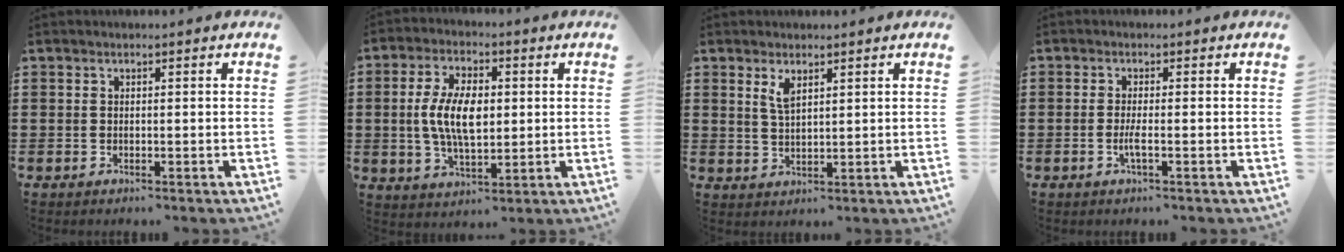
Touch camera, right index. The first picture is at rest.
{"total": 8.7, "force": [0.3, 4.2, 7.6], "torque": [-0.162, 0.008, 0.001]}
{"total": 2.7, "force": [1.7, 0.9, 1.9], "torque": [-0.043, 0.003, 0.029]}
{"total": 2.3, "force": [-0.8, 0.1, 2.2], "torque": [-0.045, -0.004, -0.017]}